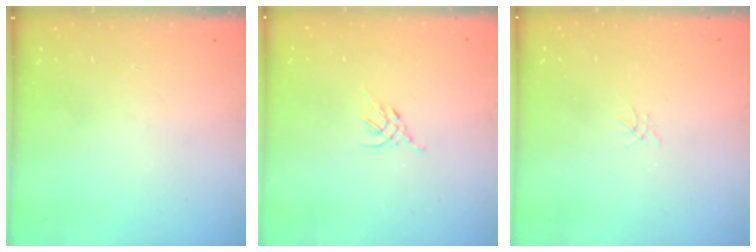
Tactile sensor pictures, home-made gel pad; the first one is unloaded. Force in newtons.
{"total": 2.7, "press": 2.6, "slide": 0.7}
{"total": 0.0}